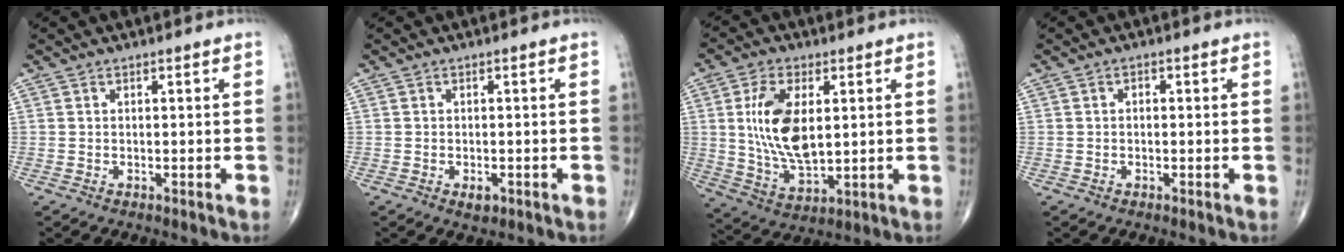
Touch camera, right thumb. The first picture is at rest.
{"total": 1.9, "force": [-0.8, 1.1, 1.3], "torque": [-0.014, 0.000, -0.009]}
{"total": 13.6, "force": [2.3, 7.0, 11.4], "torque": [-0.213, -0.016, 0.050]}
{"total": 1.0, "force": [0.1, 0.7, 0.7], "torque": [-0.003, 0.004, -0.003]}